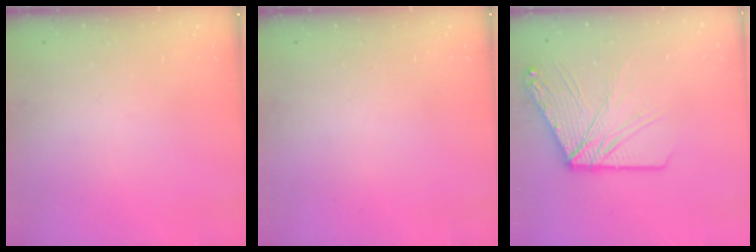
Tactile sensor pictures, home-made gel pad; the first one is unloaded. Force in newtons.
{"total": 0.0}
{"total": 14.4, "press": 14.3, "slide": 2.1}